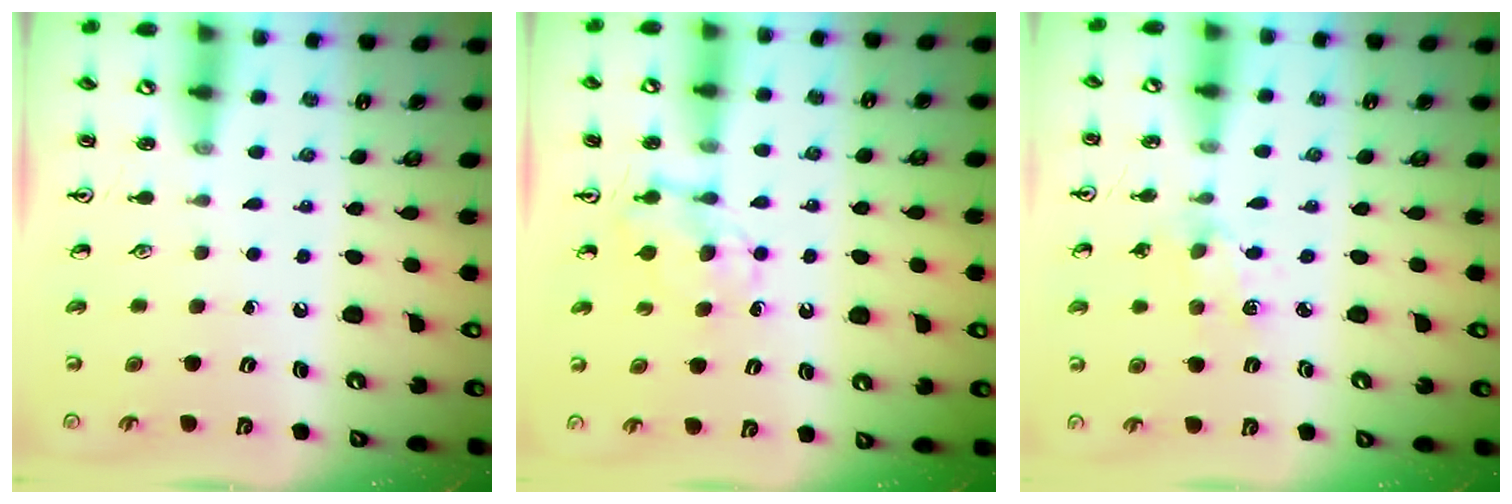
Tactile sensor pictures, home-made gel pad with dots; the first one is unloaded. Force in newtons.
{"total": 4.7, "press": 4.6, "slide": 0.8}
{"total": 2.7, "press": 2.7, "slide": 0.4}